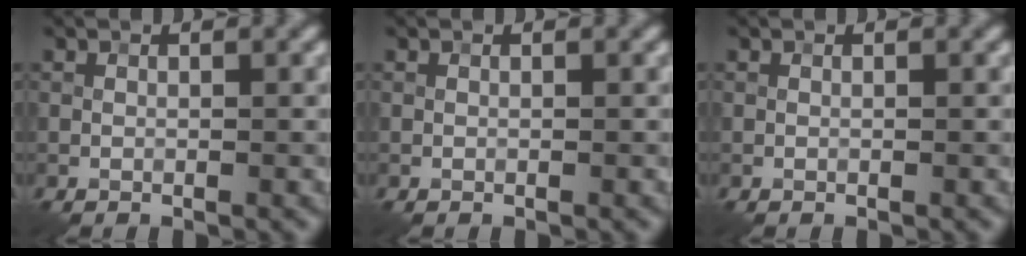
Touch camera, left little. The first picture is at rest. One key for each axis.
{"total": 0.0}
{"total": 0.0}